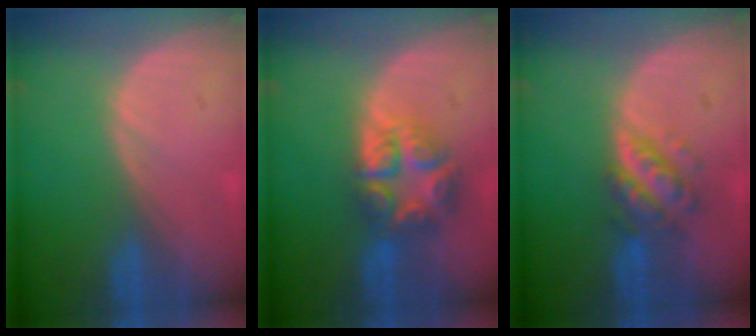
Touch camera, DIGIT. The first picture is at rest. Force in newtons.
{"total": 8.0, "press": 6.9, "slide": 4.2}
{"total": 5.6, "press": 5.2, "slide": 2.1}